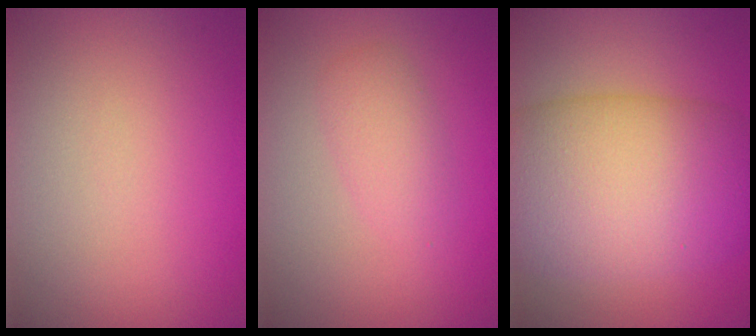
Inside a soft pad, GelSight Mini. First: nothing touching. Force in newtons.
{"total": 2.1, "press": 2.1, "slide": 0.1}
{"total": 13.1, "press": 13.1, "slide": 0.2}